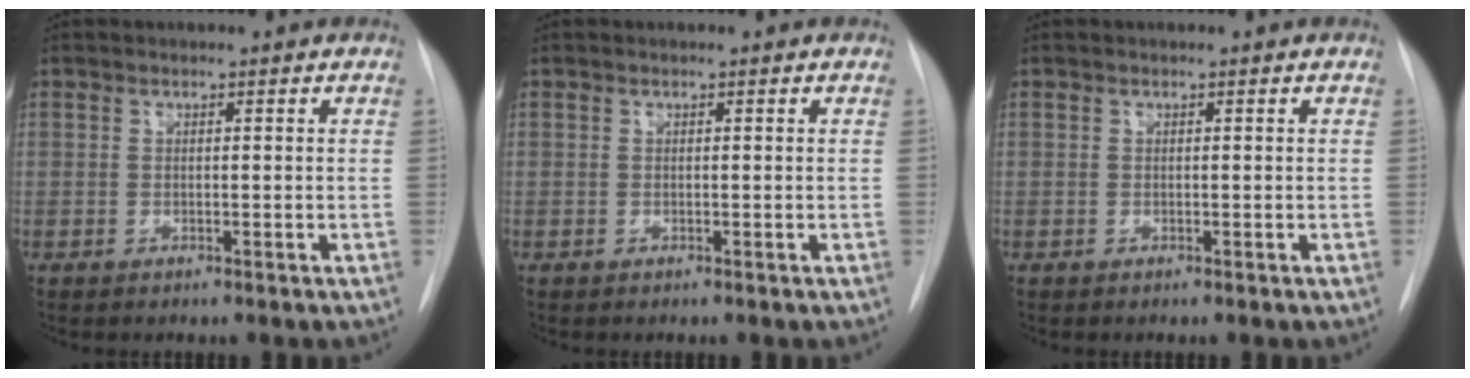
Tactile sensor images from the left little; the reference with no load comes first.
{"total": 0.0}
{"total": 0.0}